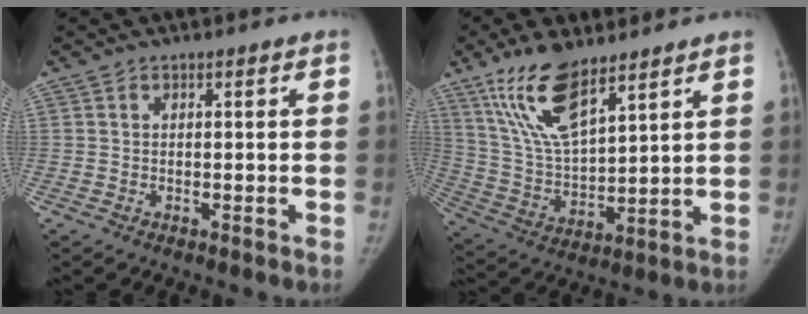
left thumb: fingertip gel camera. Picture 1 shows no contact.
{"total": 14.2, "force": [9.6, 4.6, 9.4], "torque": [-0.168, -0.045, 0.199]}